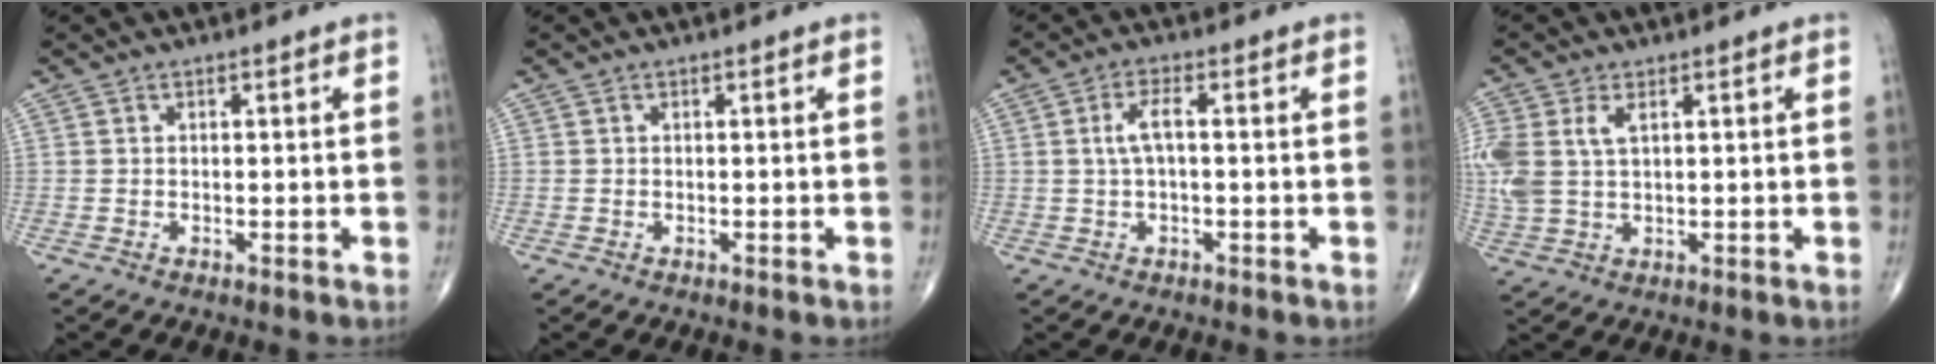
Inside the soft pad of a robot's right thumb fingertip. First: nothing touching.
{"total": 0.0}
{"total": 3.6, "force": [0.2, 1.0, 3.4], "torque": [-0.082, 0.011, 0.002]}
{"total": 8.9, "force": [2.3, 5.2, 6.8], "torque": [-0.176, 0.008, 0.055]}